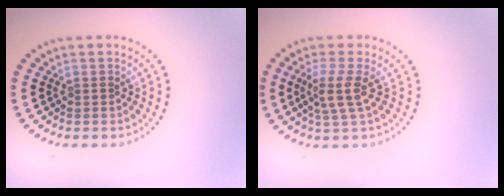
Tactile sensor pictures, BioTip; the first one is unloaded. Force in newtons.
{"total": 2.9, "press": 2.2, "slide": 1.8}